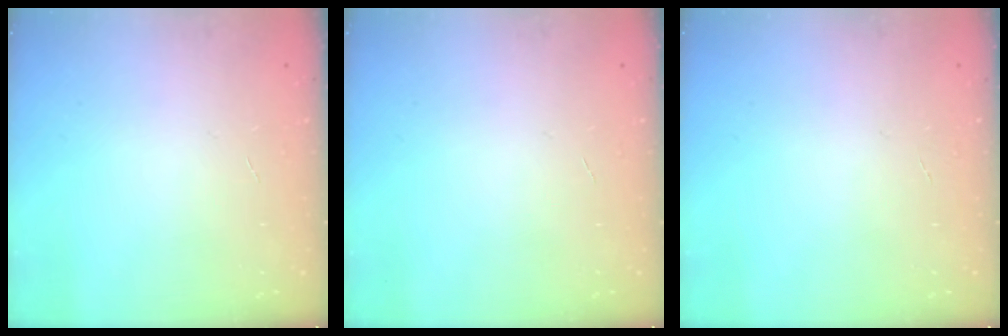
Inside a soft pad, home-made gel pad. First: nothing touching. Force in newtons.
{"total": 0.0}
{"total": 0.0}